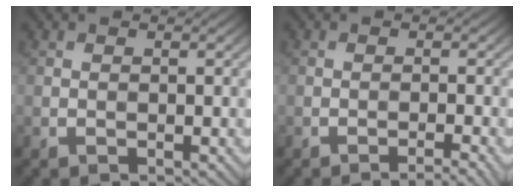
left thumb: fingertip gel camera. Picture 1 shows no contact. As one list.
[{"total": 2.2, "force": [-1.4, 0.2, 1.7], "torque": [-0.021, 0.006, -0.027]}]